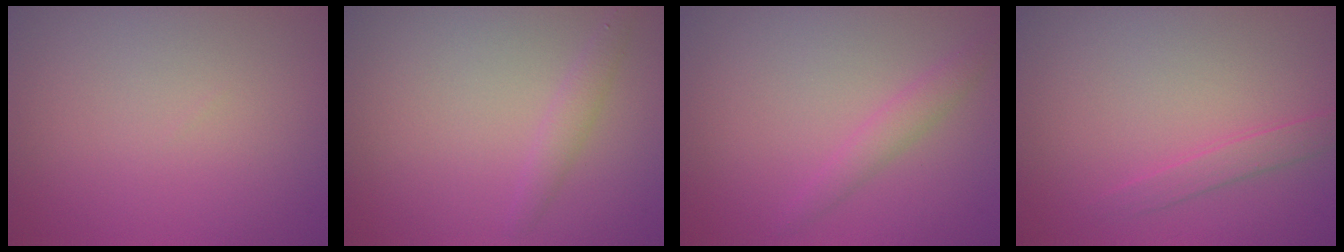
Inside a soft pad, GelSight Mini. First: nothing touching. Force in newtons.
{"total": 1.4, "press": 1.4, "slide": 0.1}
{"total": 1.7, "press": 1.7, "slide": 0.1}
{"total": 1.4, "press": 1.4, "slide": 0.0}